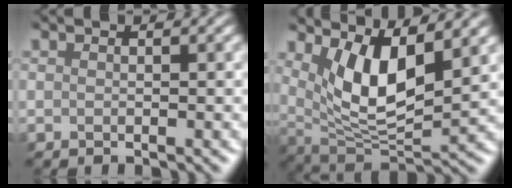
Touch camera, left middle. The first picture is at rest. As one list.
[{"total": 6.7, "force": [2.7, 2.4, 5.7], "torque": [-0.113, -0.021, 0.052]}]